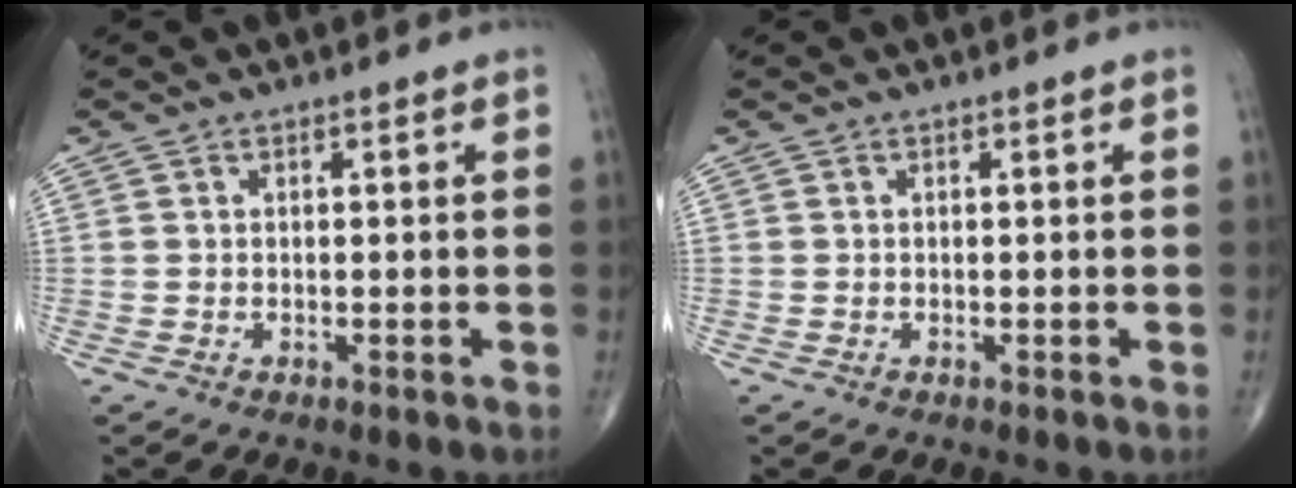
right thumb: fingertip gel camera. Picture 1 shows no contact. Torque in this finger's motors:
{"motor_torque": [-0.07, 0.09, 0.00, 0.00, 0.00]}